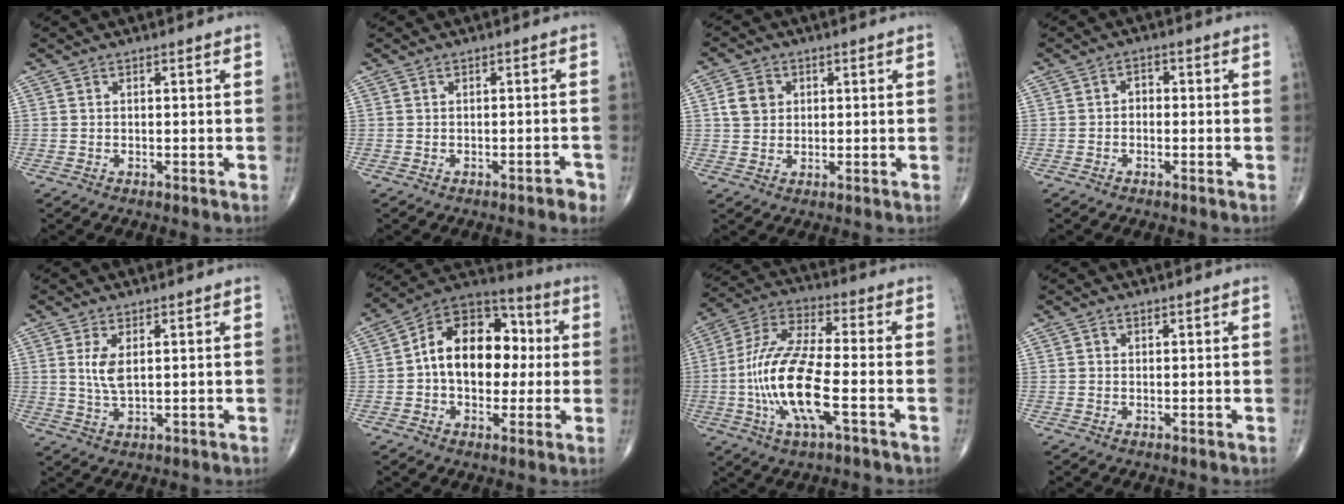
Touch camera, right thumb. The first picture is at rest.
{"total": 1.9, "force": [-1.2, 0.6, 1.3], "torque": [-0.017, 0.007, -0.015]}
{"total": 4.9, "force": [1.3, 4.1, 2.2], "torque": [-0.024, 0.000, 0.020]}
{"total": 2.0, "force": [-0.3, 1.6, 1.3], "torque": [-0.007, 0.011, -0.013]}
{"total": 4.5, "force": [1.2, 2.0, 3.9], "torque": [-0.079, -0.010, 0.032]}
{"total": 17.6, "force": [1.1, 11.9, 12.9], "torque": [-0.159, 0.037, 0.008]}
{"total": 16.8, "force": [-4.0, 5.1, 15.5], "torque": [-0.333, 0.023, -0.077]}
{"total": 0.8, "force": [0.3, 0.7, 0.2], "torque": [0.001, -0.001, 0.005]}